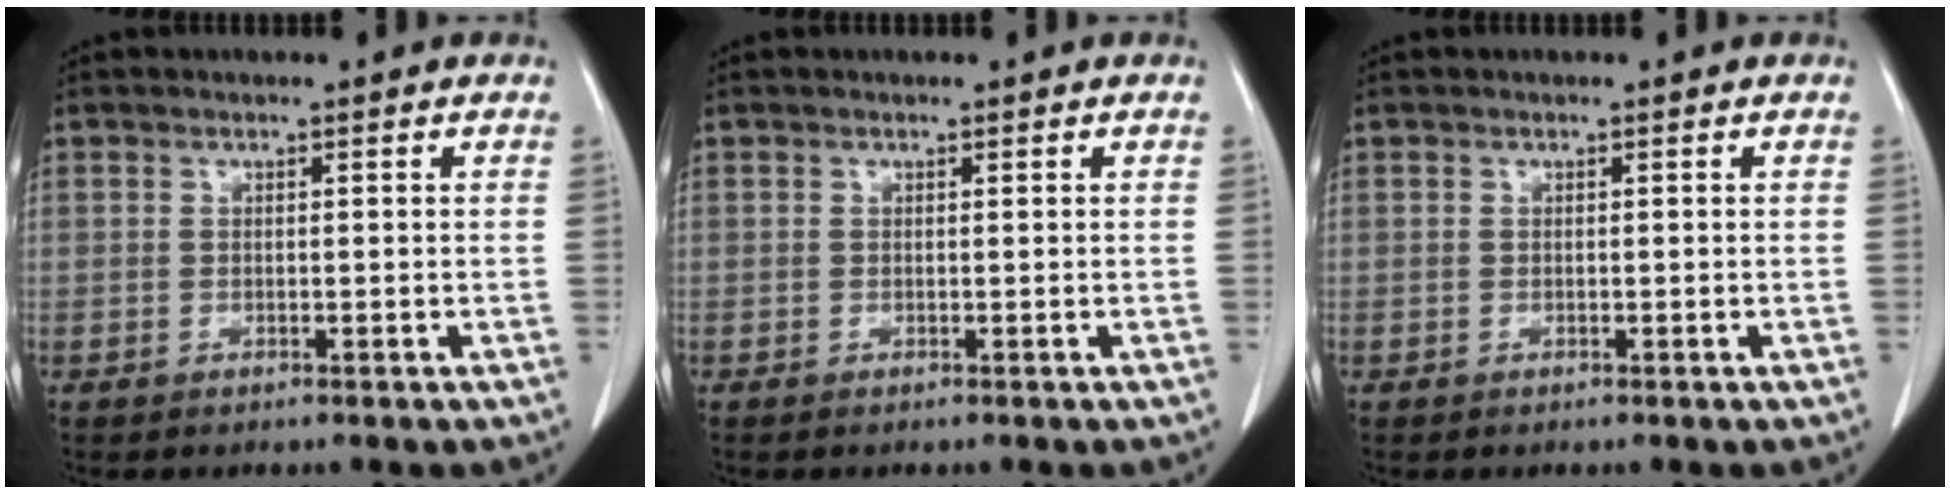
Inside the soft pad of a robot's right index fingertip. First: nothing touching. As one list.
[{"total": 0.0}, {"total": 0.0}]